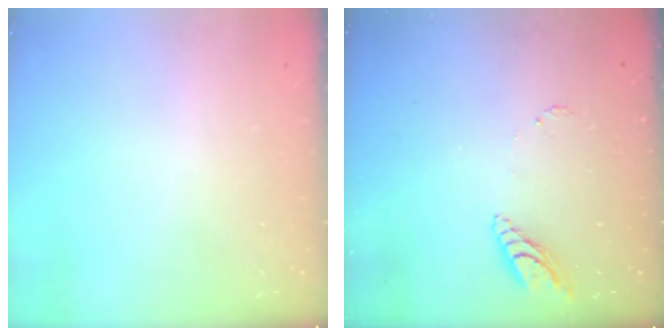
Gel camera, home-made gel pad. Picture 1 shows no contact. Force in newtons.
{"total": 8.0, "press": 7.9, "slide": 1.0}